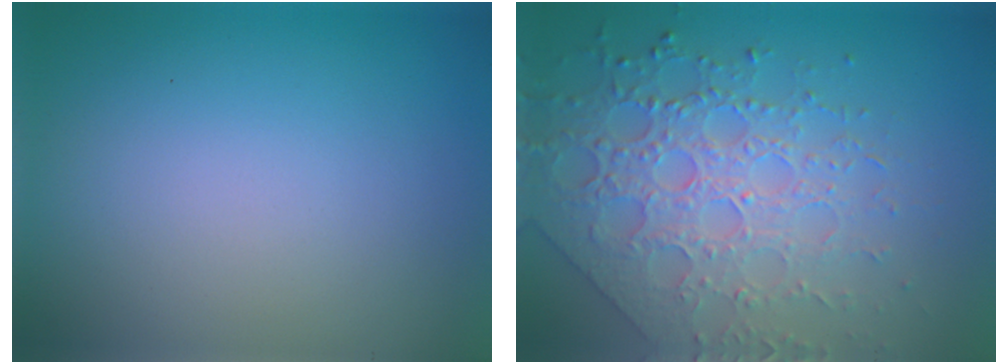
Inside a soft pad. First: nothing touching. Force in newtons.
{"total": 6.0, "press": 5.2, "slide": 3.1}